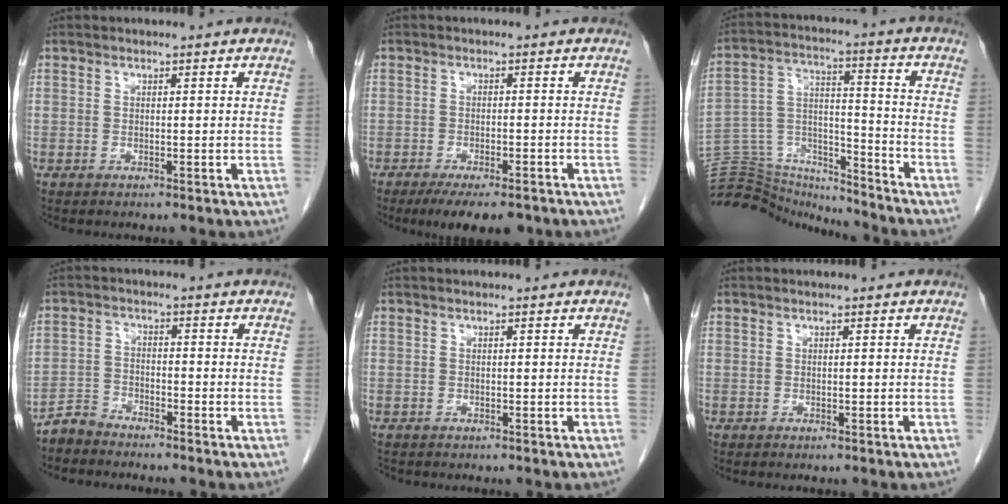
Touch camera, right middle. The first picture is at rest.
{"total": 8.5, "force": [-6.4, 2.3, 5.0], "torque": [-0.064, -0.009, -0.093]}
{"total": 17.4, "force": [-17.0, 2.4, 2.2], "torque": [-0.051, 0.046, -0.278]}
{"total": 3.3, "force": [-3.2, 0.8, -0.1], "torque": [0.002, -0.006, -0.066]}
{"total": 0.8, "force": [-0.7, 0.3, 0.1], "torque": [-0.008, -0.001, -0.014]}
{"total": 0.0}